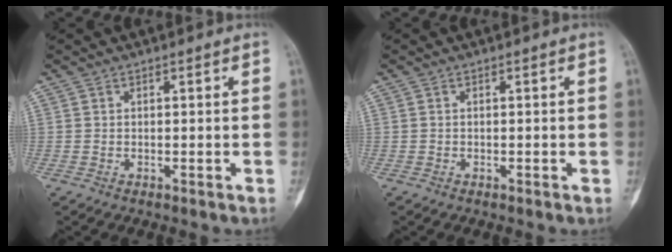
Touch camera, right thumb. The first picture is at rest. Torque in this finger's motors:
{"motor_torque": [0.26, 0.03, -0.15, -0.01, -0.03]}